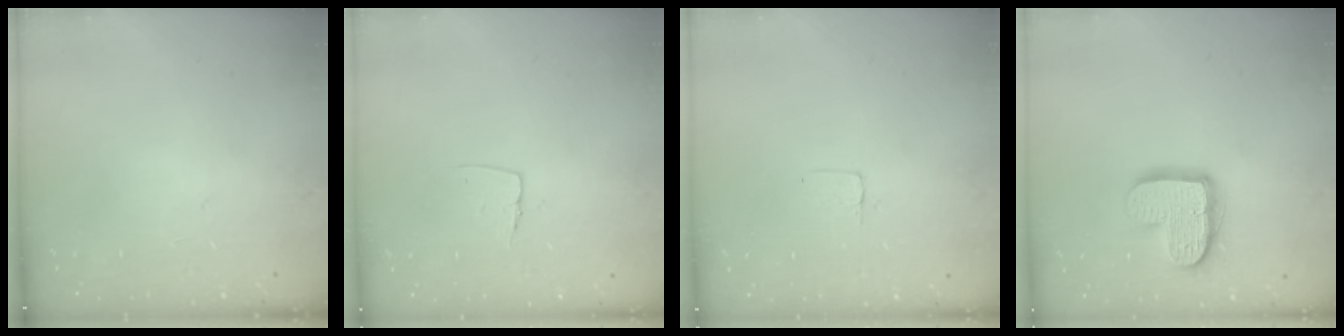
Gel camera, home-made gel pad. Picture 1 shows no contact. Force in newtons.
{"total": 5.0, "press": 5.0, "slide": 0.3}
{"total": 3.1, "press": 3.1, "slide": 0.2}
{"total": 13.0, "press": 13.0, "slide": 0.8}